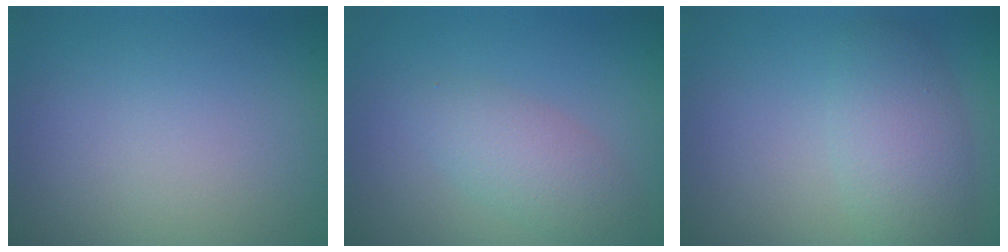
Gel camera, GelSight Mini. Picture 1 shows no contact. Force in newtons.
{"total": 2.8, "press": 2.8, "slide": 0.1}
{"total": 4.1, "press": 4.1, "slide": 0.2}